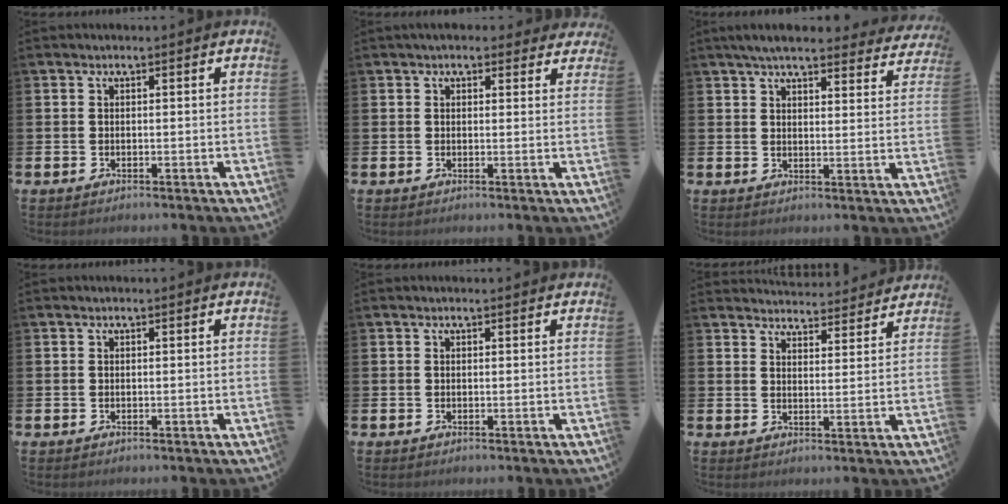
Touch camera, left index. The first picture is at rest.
{"total": 2.6, "force": [2.3, 1.1, 0.3], "torque": [0.000, -0.007, 0.039]}
{"total": 5.6, "force": [5.2, 1.0, 1.8], "torque": [-0.047, -0.023, 0.092]}
{"total": 0.0}
{"total": 0.0}
{"total": 4.3, "force": [4.3, 0.5, -0.2], "torque": [0.003, -0.035, 0.073]}